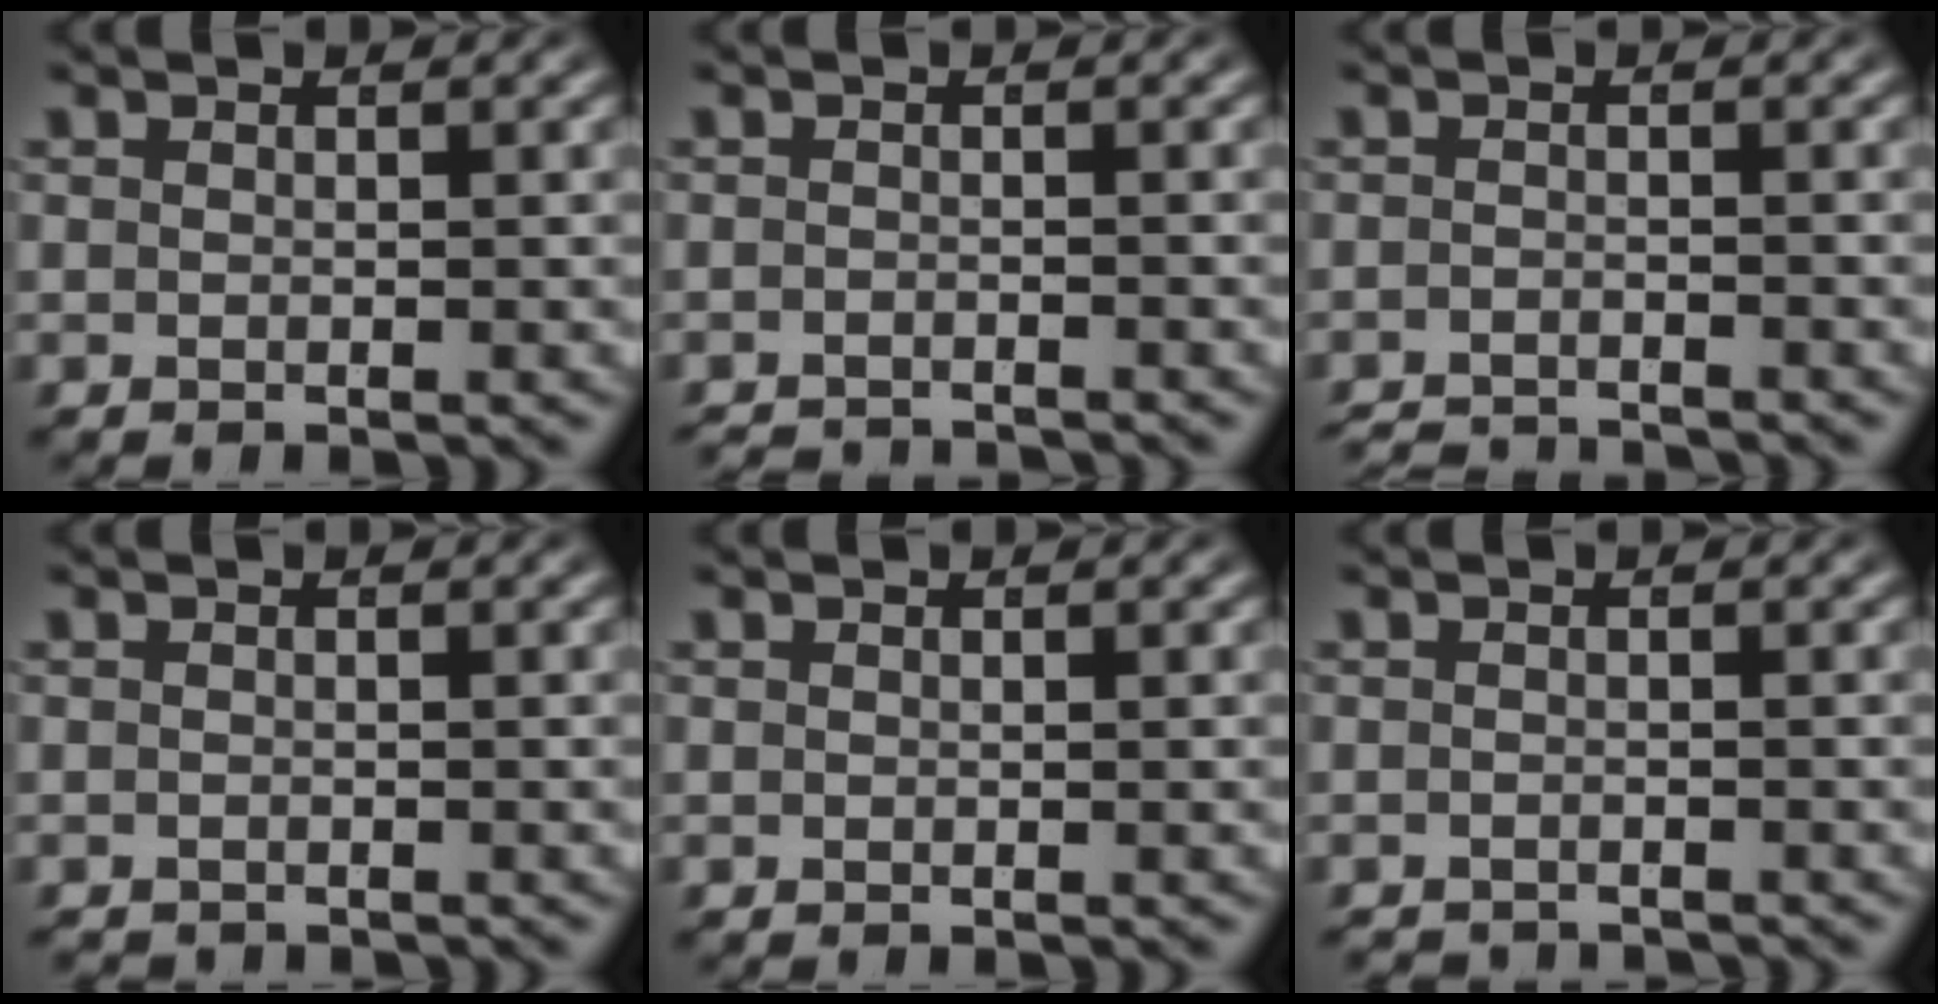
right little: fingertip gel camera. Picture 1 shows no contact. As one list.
[{"total": 2.7, "force": [-2.7, -0.3, -0.1], "torque": [0.000, -0.017, -0.038]}, {"total": 3.1, "force": [-3.1, -0.2, 0.0], "torque": [0.001, -0.017, -0.048]}, {"total": 1.1, "force": [-1.1, -0.3, -0.2], "torque": [-0.004, -0.014, -0.012]}, {"total": 0.0}, {"total": 2.3, "force": [-2.2, -0.3, -0.2], "torque": [-0.001, -0.018, -0.029]}]